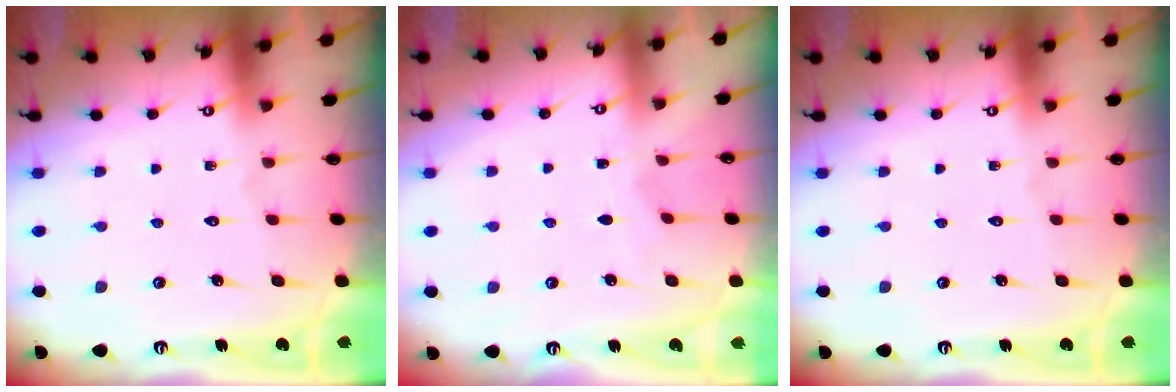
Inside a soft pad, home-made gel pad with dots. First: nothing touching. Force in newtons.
{"total": 2.6, "press": 2.6, "slide": 0.4}
{"total": 0.0}